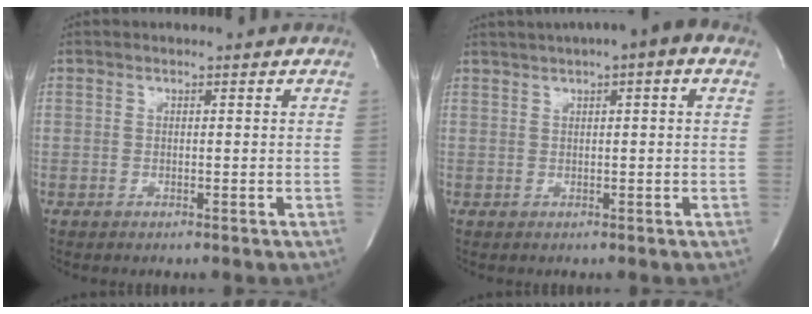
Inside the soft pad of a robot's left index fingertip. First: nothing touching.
{"total": 6.6, "force": [3.3, 0.7, 5.6], "torque": [-0.088, 0.026, 0.044]}